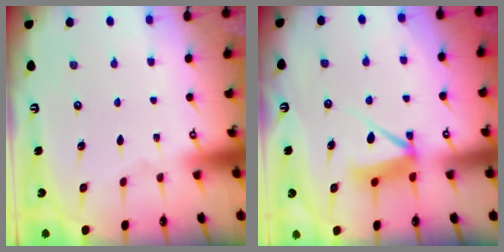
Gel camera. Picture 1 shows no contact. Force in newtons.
{"total": 7.8, "press": 7.7, "slide": 0.6}